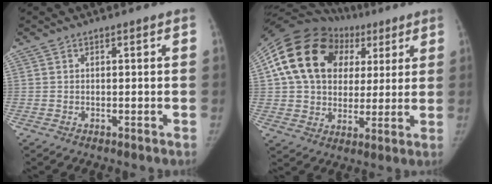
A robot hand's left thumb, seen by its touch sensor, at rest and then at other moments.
{"total": 22.8, "force": [7.4, 17.4, 12.7], "torque": [-0.213, 0.037, 0.132]}